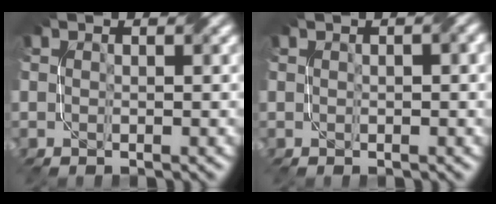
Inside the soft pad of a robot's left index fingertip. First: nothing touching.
{"total": 2.0, "force": [0.4, 0.6, 1.9], "torque": [-0.026, 0.001, 0.010]}